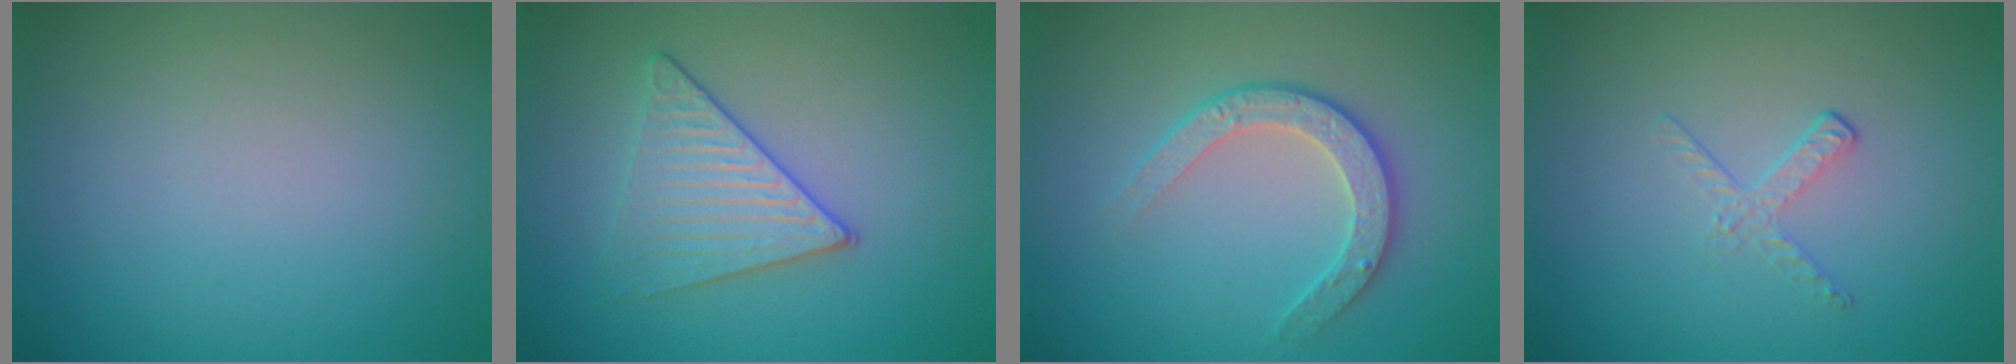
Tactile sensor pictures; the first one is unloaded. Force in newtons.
{"total": 3.4, "press": 3.3, "slide": 0.6}
{"total": 3.3, "press": 2.8, "slide": 1.7}
{"total": 1.2, "press": 0.4, "slide": 1.2}